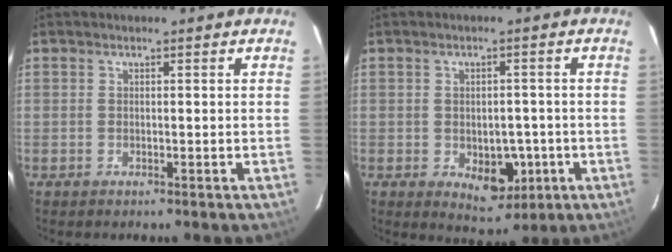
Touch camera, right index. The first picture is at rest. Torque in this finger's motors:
{"motor_torque": [0.48, -0.13, 0.12, 0.04]}